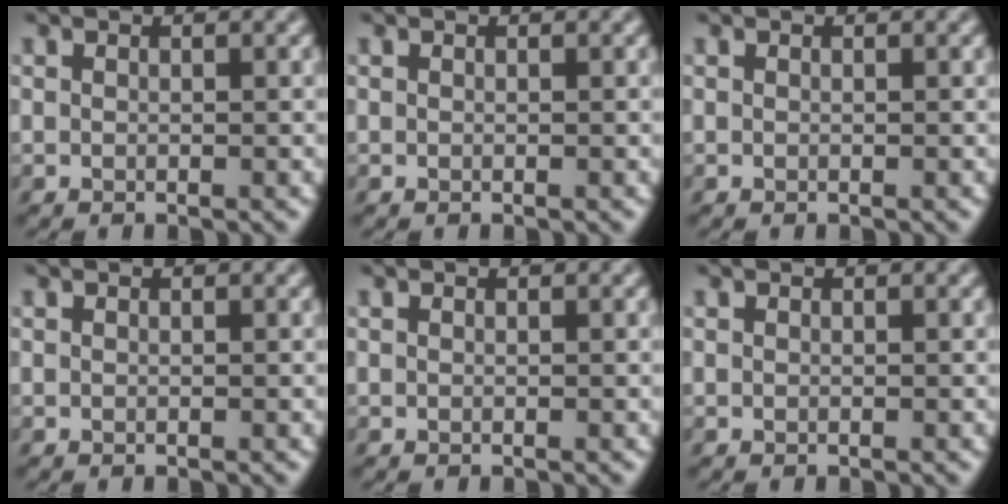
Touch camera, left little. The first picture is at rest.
{"total": 0.0}
{"total": 0.0}
{"total": 0.0}
{"total": 0.0}
{"total": 0.0}